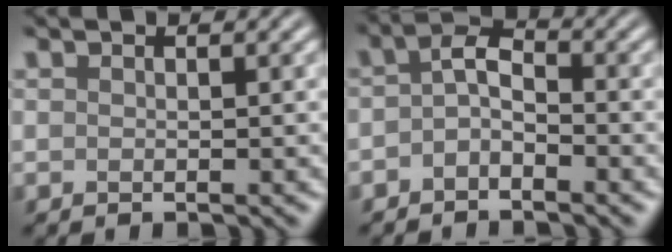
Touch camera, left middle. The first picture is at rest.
{"total": 2.5, "force": [-1.3, 1.2, 1.7], "torque": [-0.033, 0.008, -0.031]}